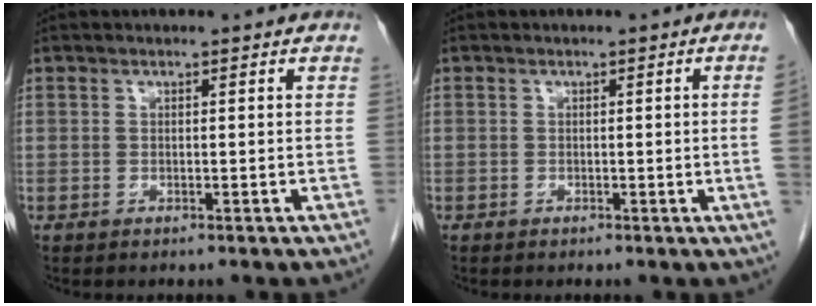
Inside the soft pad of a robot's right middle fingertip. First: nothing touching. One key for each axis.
{"total": 2.2, "fx": -0.2, "fy": -0.9, "fz": 2.0, "tx": -0.021, "ty": 0.000, "tz": -0.001}